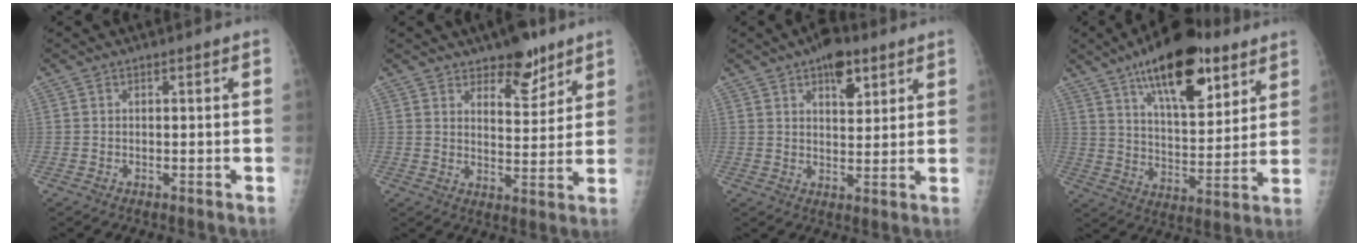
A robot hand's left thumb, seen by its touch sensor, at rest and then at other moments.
{"total": 8.2, "force": [5.9, 3.6, 4.4], "torque": [-0.032, -0.041, 0.090]}
{"total": 7.3, "force": [4.1, 3.6, 4.8], "torque": [-0.045, -0.018, 0.057]}
{"total": 20.2, "force": [11.6, 8.5, 14.2], "torque": [-0.184, -0.049, 0.186]}